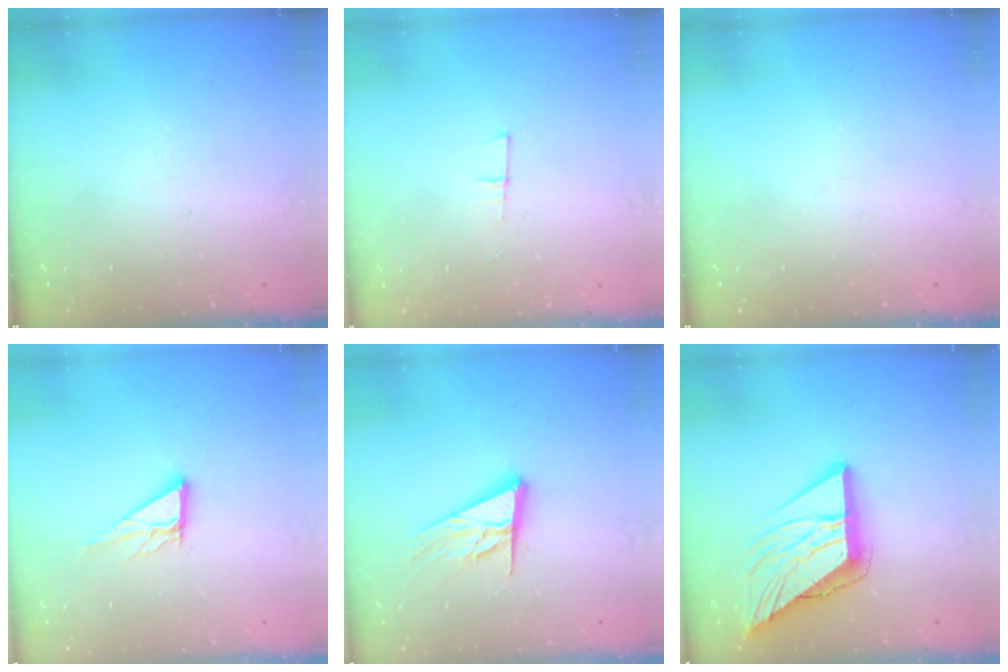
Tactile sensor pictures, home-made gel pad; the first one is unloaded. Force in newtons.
{"total": 5.6, "press": 4.7, "slide": 2.9}
{"total": 0.0}
{"total": 9.0, "press": 8.9, "slide": 0.7}
{"total": 14.7, "press": 14.1, "slide": 4.0}
{"total": 12.2, "press": 12.1, "slide": 1.4}